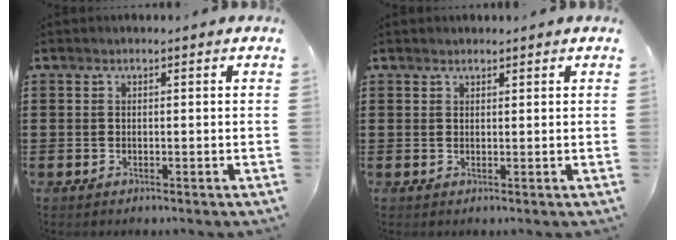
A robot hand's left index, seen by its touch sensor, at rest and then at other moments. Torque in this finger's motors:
{"motor_torque": [2.14, 0.00, -0.32, -0.02]}